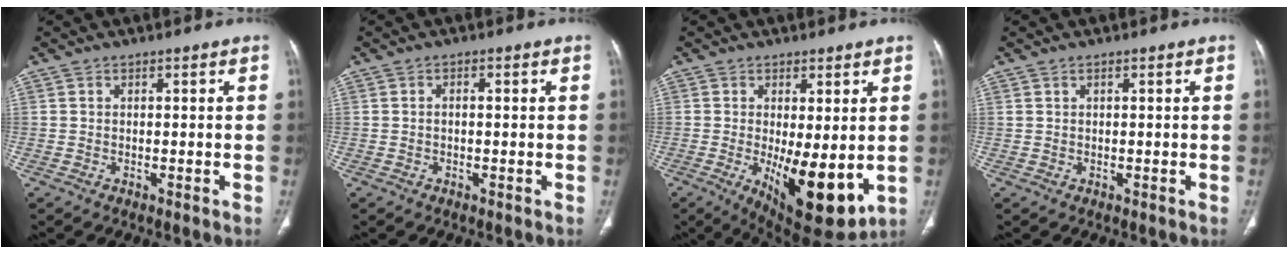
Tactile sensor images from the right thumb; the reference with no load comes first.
{"total": 0.8, "force": [-0.1, 0.4, 0.7], "torque": [-0.014, 0.004, 0.000]}
{"total": 12.4, "force": [-1.7, 4.5, 11.4], "torque": [-0.165, -0.032, -0.009]}
{"total": 0.5, "force": [0.4, 0.2, 0.3], "torque": [-0.010, 0.004, 0.009]}